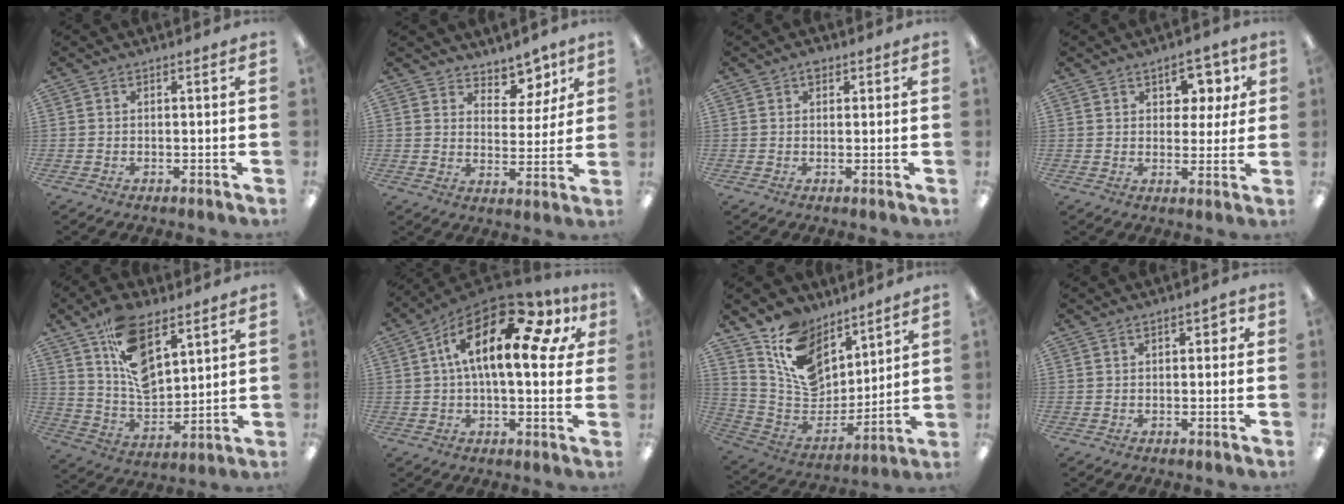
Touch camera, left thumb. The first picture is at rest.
{"total": 8.1, "force": [6.8, 4.1, 1.8], "torque": [-0.018, -0.054, 0.122]}
{"total": 2.2, "force": [1.3, 1.4, 1.2], "torque": [-0.009, -0.003, 0.020]}
{"total": 8.0, "force": [4.1, 5.5, 4.1], "torque": [-0.042, -0.009, 0.066]}
{"total": 15.0, "force": [9.1, 7.6, 9.1], "torque": [-0.157, -0.042, 0.167]}
{"total": 20.3, "force": [7.7, 7.6, 17.2], "torque": [-0.300, -0.024, 0.120]}
{"total": 14.0, "force": [8.9, 9.1, 5.8], "torque": [-0.121, -0.056, 0.177]}
{"total": 2.9, "force": [0.6, 1.6, 2.3], "torque": [-0.030, 0.002, 0.006]}